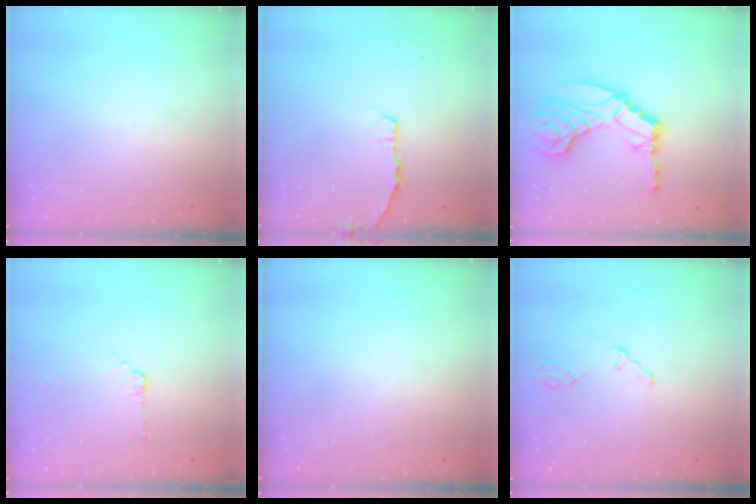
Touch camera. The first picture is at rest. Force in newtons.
{"total": 2.9, "press": 2.9, "slide": 0.4}
{"total": 14.1, "press": 13.9, "slide": 2.4}
{"total": 3.3, "press": 3.3, "slide": 0.4}
{"total": 0.0}
{"total": 0.8, "press": 0.7, "slide": 0.2}